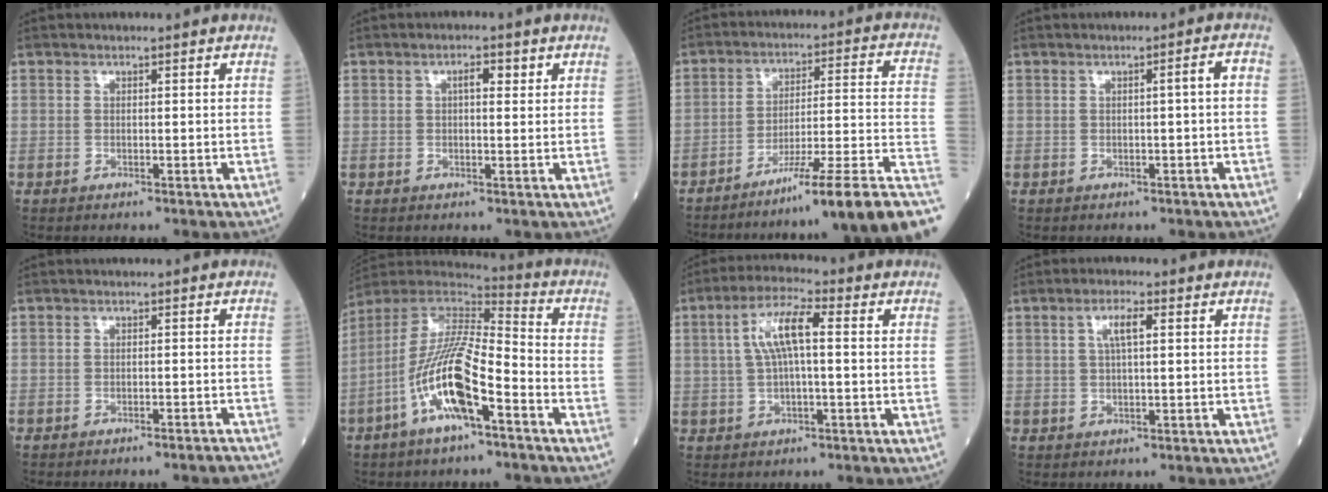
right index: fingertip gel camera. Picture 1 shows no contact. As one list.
[{"total": 2.4, "force": [0.9, 0.8, 2.1], "torque": [-0.036, 0.006, 0.014]}, {"total": 17.4, "force": [-12.2, -1.3, 12.3], "torque": [-0.118, 0.024, -0.188]}, {"total": 2.0, "force": [-0.1, -0.1, 2.0], "torque": [-0.028, 0.003, 0.000]}, {"total": 3.3, "force": [-3.2, 0.0, 0.9], "torque": [-0.010, 0.005, -0.039]}, {"total": 15.1, "force": [-6.3, 3.0, 13.4], "torque": [-0.271, -0.002, -0.119]}, {"total": 7.2, "force": [1.2, 1.5, 6.9], "torque": [-0.143, 0.022, 0.022]}, {"total": 3.5, "force": [1.1, 0.6, 3.2], "torque": [-0.063, 0.007, 0.022]}]